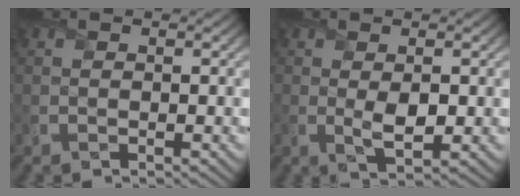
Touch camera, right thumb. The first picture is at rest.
{"total": 3.1, "force": [0.1, 1.5, 2.7], "torque": [-0.055, -0.008, 0.007]}